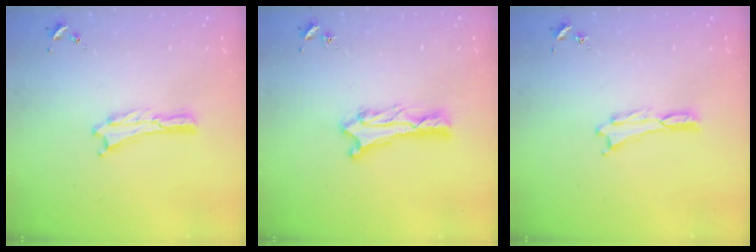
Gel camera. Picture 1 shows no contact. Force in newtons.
{"total": 1.2, "press": 1.1, "slide": 0.1}
{"total": 0.0}